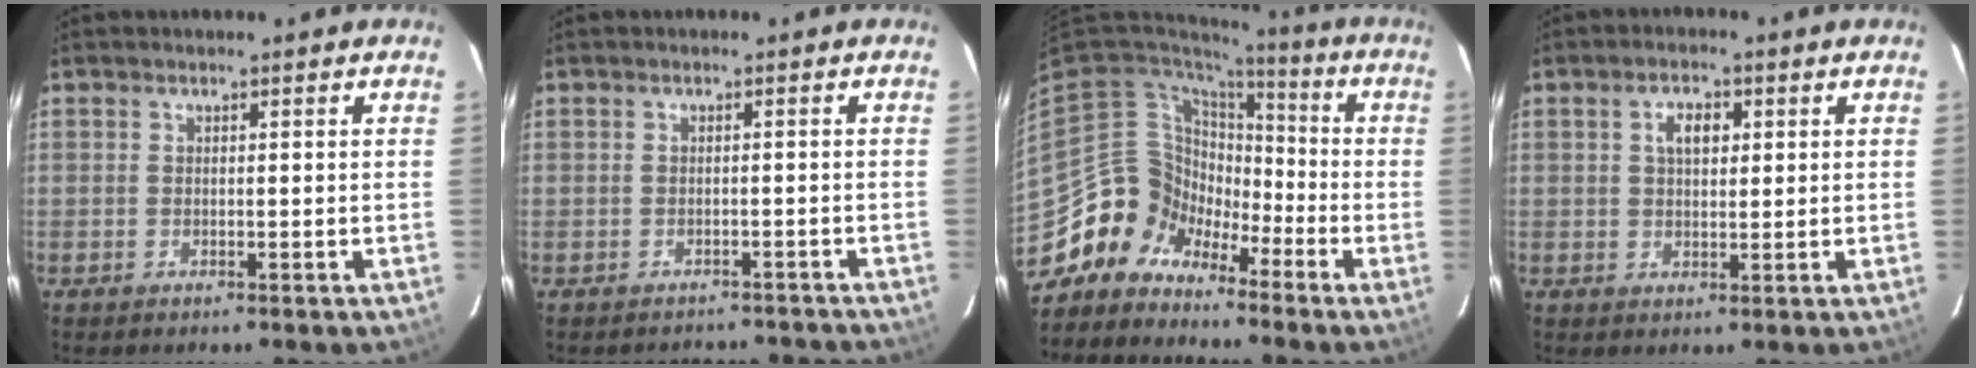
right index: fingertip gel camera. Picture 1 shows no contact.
{"total": 7.5, "force": [-6.7, 3.1, 1.5], "torque": [-0.024, 0.016, -0.074]}
{"total": 11.1, "force": [-7.6, 7.9, 1.5], "torque": [-0.038, 0.037, -0.150]}
{"total": 4.1, "force": [1.3, 2.3, 3.1], "torque": [-0.051, 0.011, 0.023]}